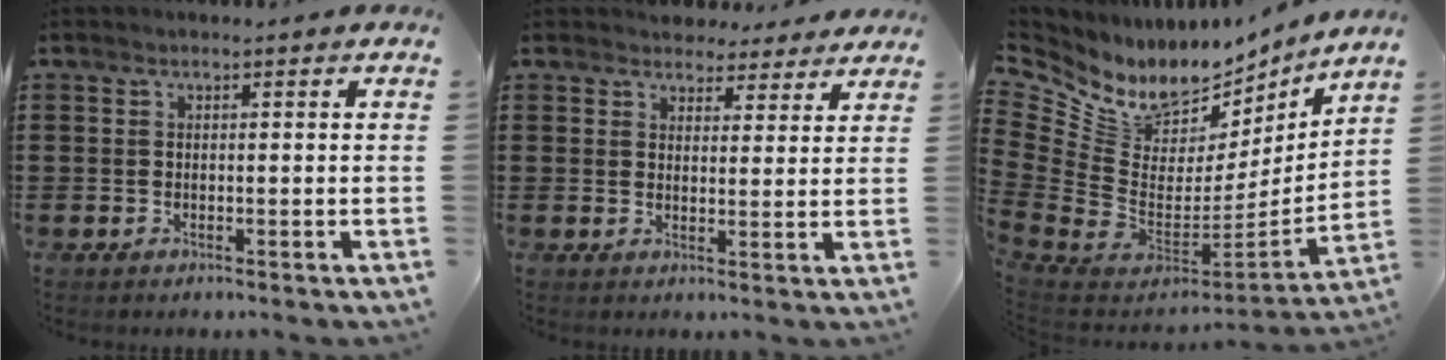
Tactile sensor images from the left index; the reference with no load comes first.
{"total": 3.9, "force": [3.6, 1.4, 0.4], "torque": [-0.012, -0.009, 0.068]}
{"total": 9.4, "force": [6.4, 6.0, 3.4], "torque": [-0.115, -0.073, 0.114]}